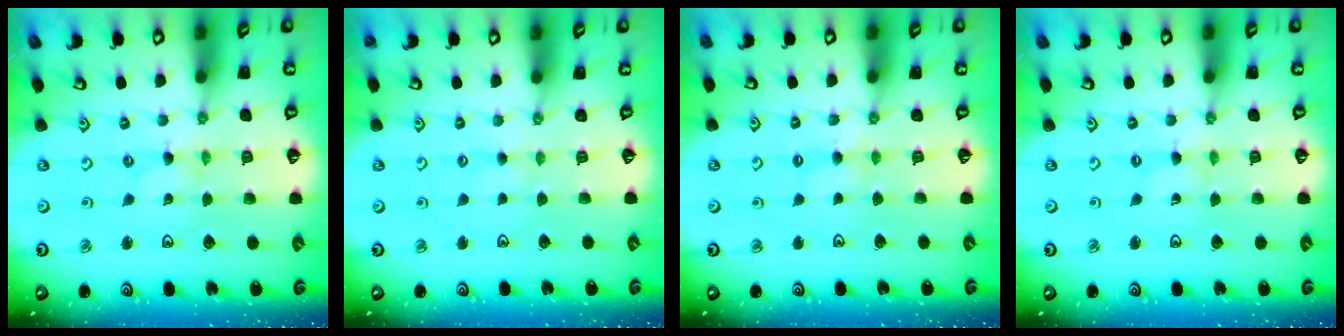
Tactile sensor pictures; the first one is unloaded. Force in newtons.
{"total": 1.2, "press": 1.1, "slide": 0.3}
{"total": 2.4, "press": 2.4, "slide": 0.5}
{"total": 0.0}